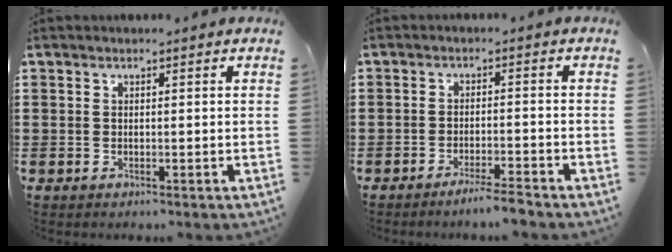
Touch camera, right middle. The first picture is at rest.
{"total": 3.3, "force": [-3.0, -0.3, 1.3], "torque": [-0.019, 0.000, -0.057]}